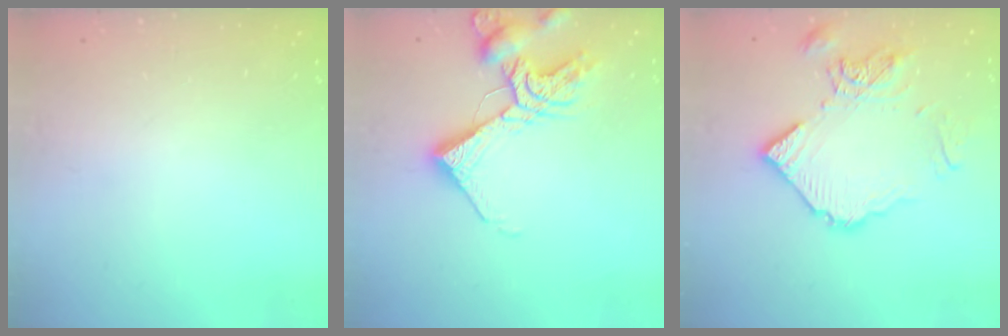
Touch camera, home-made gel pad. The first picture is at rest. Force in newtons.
{"total": 12.7, "press": 12.6, "slide": 1.6}
{"total": 13.0, "press": 12.9, "slide": 1.4}